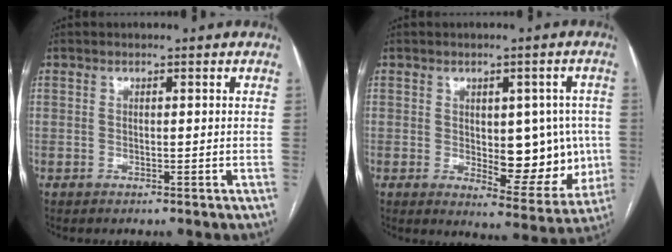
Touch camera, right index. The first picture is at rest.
{"total": 11.3, "force": [-0.3, 5.5, 9.9], "torque": [-0.108, 0.004, 0.013]}